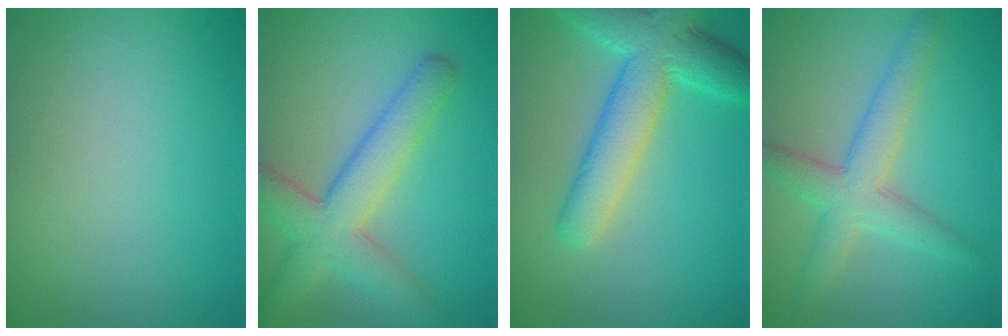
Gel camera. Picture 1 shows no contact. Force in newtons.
{"total": 6.1, "press": 6.1, "slide": 0.3}
{"total": 7.0, "press": 7.0, "slide": 0.3}
{"total": 4.3, "press": 4.3, "slide": 0.2}